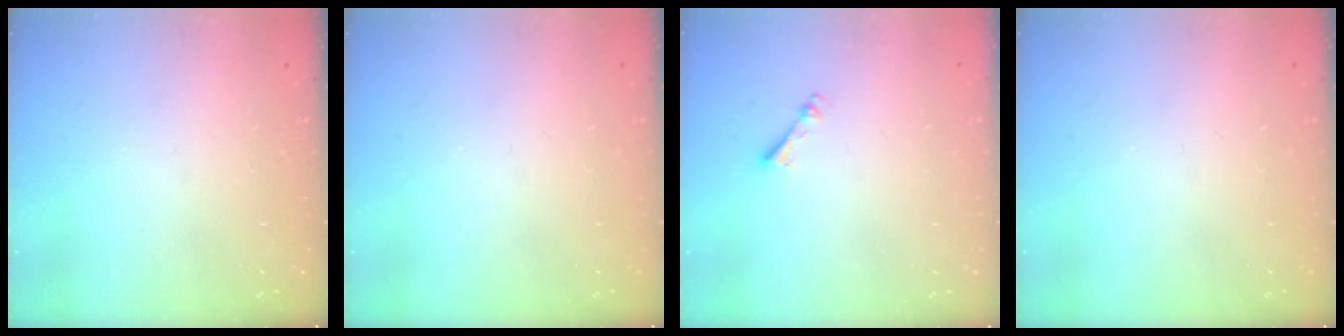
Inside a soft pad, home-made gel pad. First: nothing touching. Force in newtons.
{"total": 0.0}
{"total": 2.4, "press": 2.3, "slide": 0.4}
{"total": 0.0}